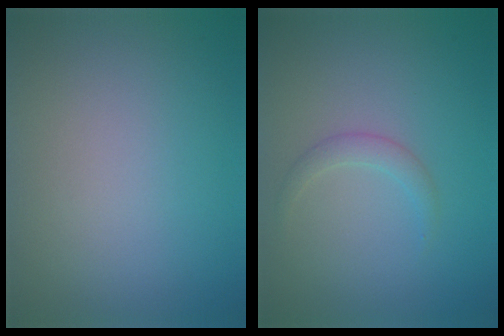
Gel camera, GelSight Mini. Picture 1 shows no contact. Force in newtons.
{"total": 1.2, "press": 1.2, "slide": 0.1}